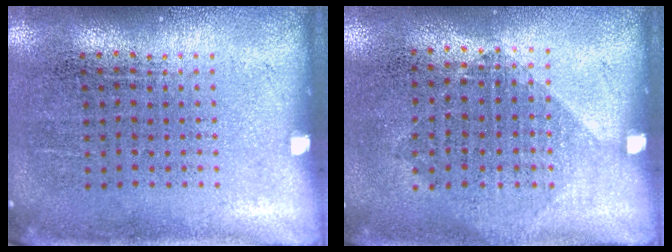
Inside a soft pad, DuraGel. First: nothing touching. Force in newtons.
{"total": 1.0, "press": 0.9, "slide": 0.5}